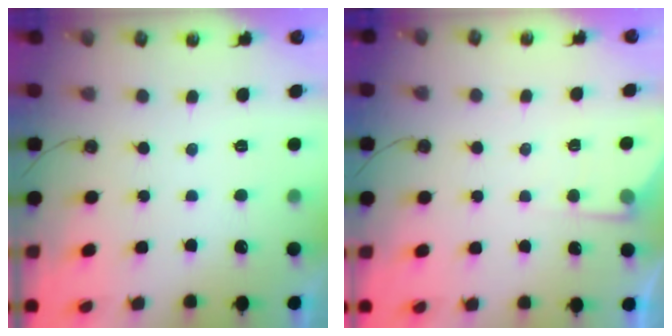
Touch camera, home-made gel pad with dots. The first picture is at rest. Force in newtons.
{"total": 3.9, "press": 3.8, "slide": 0.6}